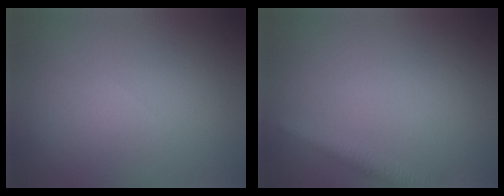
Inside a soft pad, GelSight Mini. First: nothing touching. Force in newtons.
{"total": 2.6, "press": 2.6, "slide": 0.1}